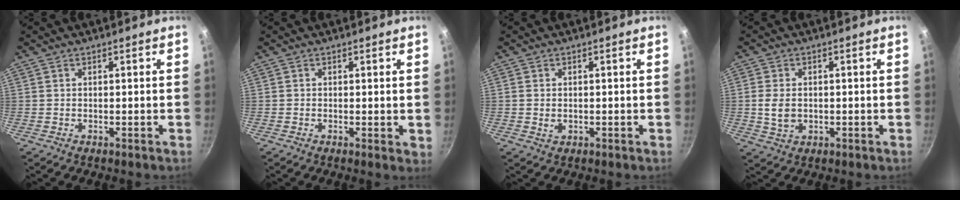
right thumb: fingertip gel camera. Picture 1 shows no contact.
{"total": 1.3, "force": [0.1, 0.6, 1.1], "torque": [-0.014, -0.004, -0.002]}
{"total": 1.8, "force": [-0.2, 1.4, 1.2], "torque": [-0.020, 0.000, -0.002]}
{"total": 5.0, "force": [-0.2, 3.7, 3.4], "torque": [-0.063, 0.004, -0.001]}